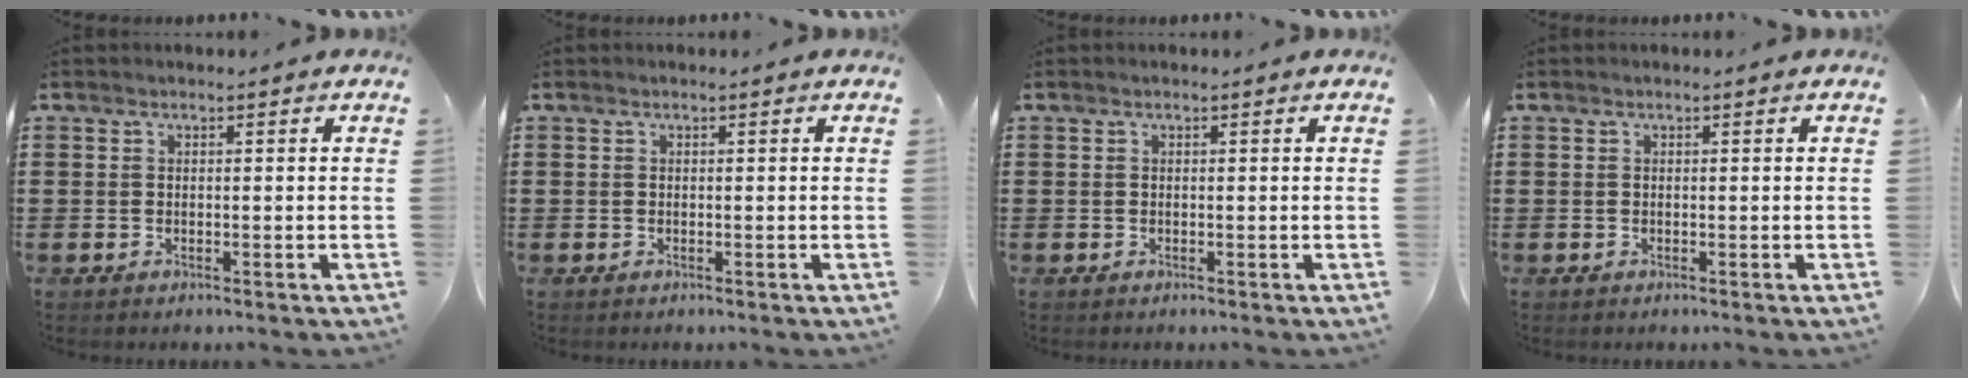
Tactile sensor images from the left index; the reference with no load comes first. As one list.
[{"total": 0.0}, {"total": 0.0}, {"total": 0.0}]